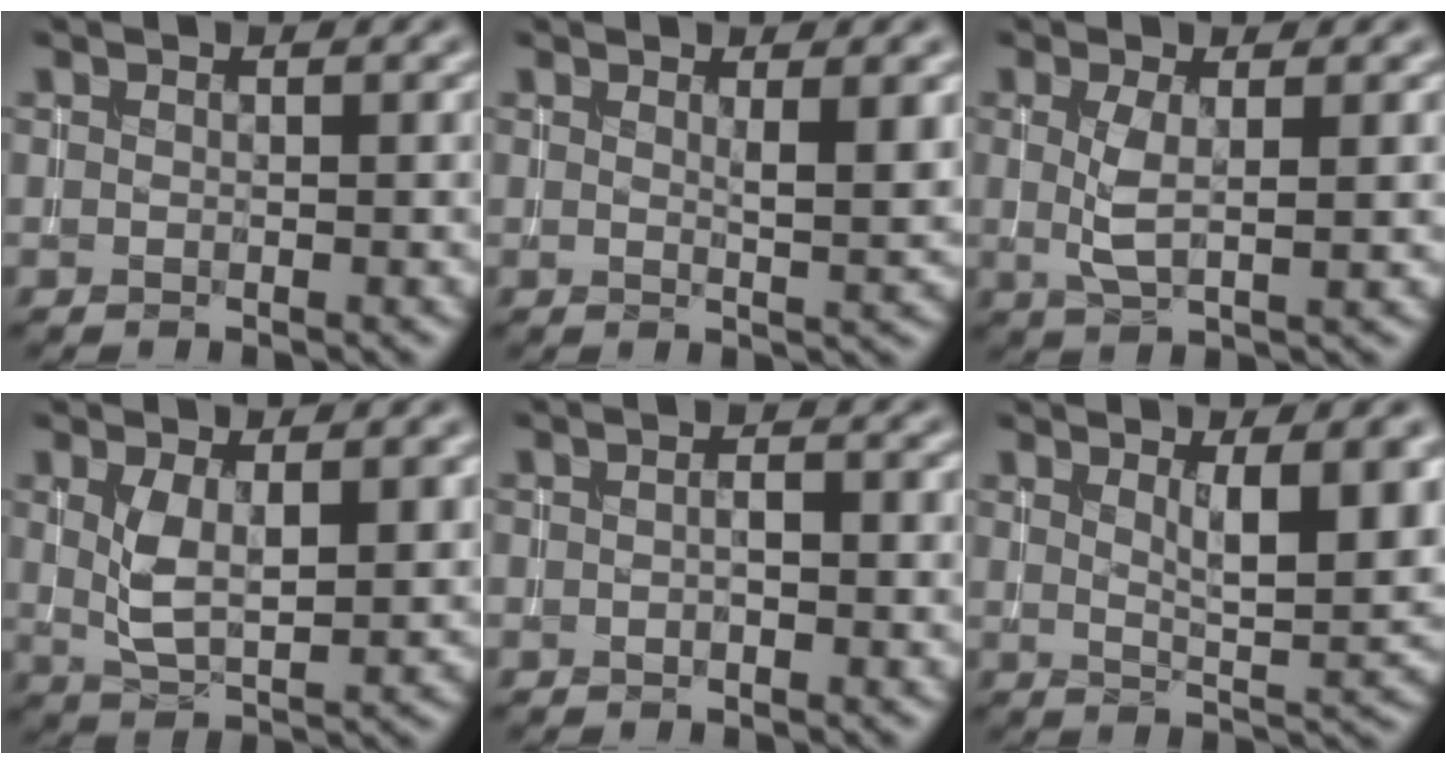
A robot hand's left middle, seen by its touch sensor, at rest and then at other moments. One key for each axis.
{"total": 2.7, "fx": 1.0, "fy": 0.6, "fz": 2.5, "tx": -0.029, "ty": -0.004, "tz": 0.015}
{"total": 3.0, "fx": 0.4, "fy": 0.9, "fz": 2.9, "tx": -0.064, "ty": -0.004, "tz": 0.008}
{"total": 4.8, "fx": 1.1, "fy": 2.1, "fz": 4.1, "tx": -0.087, "ty": -0.004, "tz": 0.027}
{"total": 1.7, "fx": -0.4, "fy": 0.6, "fz": 1.5, "tx": -0.024, "ty": 0.001, "tz": -0.009}
{"total": 6.2, "fx": 2.0, "fy": 1.8, "fz": 5.6, "tx": -0.074, "ty": -0.009, "tz": 0.036}